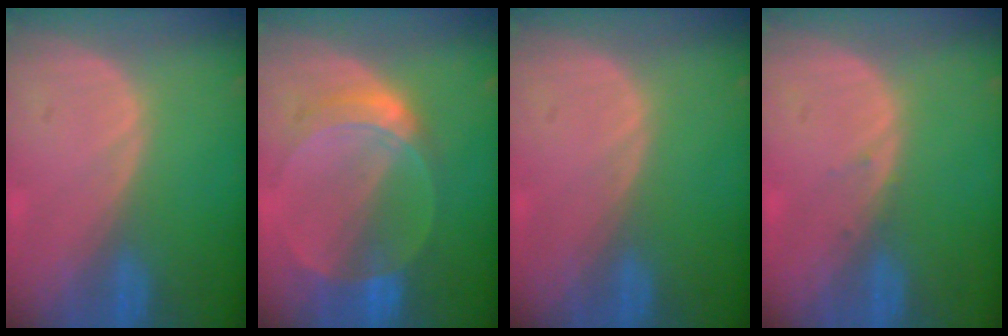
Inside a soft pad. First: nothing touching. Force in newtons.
{"total": 6.8, "press": 6.0, "slide": 3.2}
{"total": 0.0}
{"total": 0.7, "press": 0.4, "slide": 0.5}